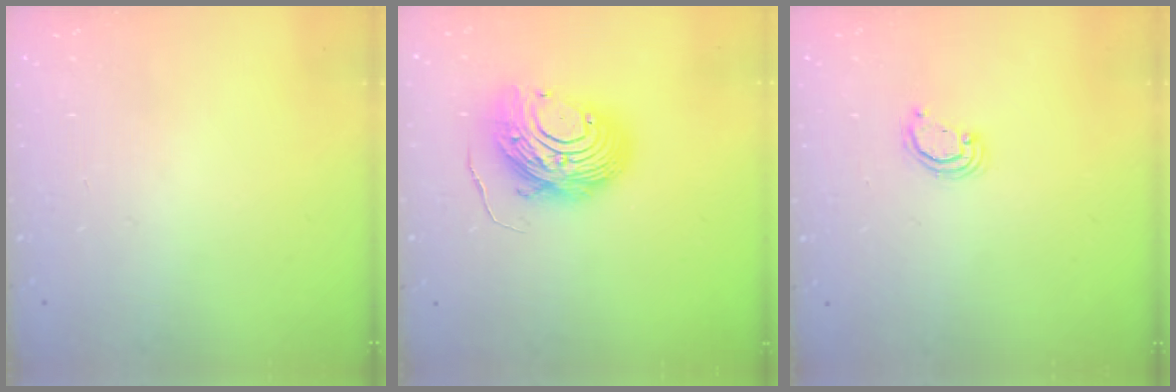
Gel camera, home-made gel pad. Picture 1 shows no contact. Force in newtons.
{"total": 12.2, "press": 12.1, "slide": 1.2}
{"total": 2.0, "press": 2.0, "slide": 0.2}